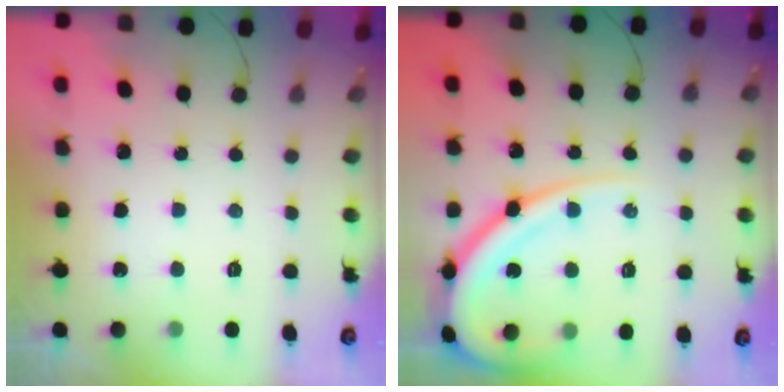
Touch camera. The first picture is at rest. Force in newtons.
{"total": 16.1, "press": 16.0, "slide": 1.8}